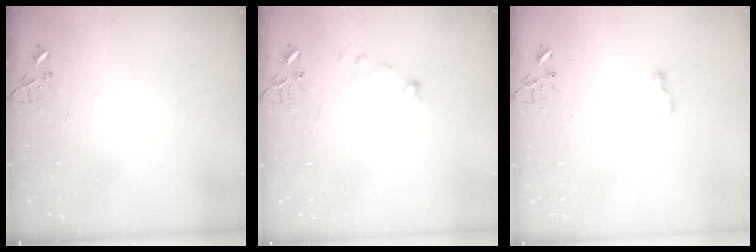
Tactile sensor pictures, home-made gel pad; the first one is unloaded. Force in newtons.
{"total": 9.6, "press": 9.6, "slide": 0.8}
{"total": 5.7, "press": 5.6, "slide": 0.7}